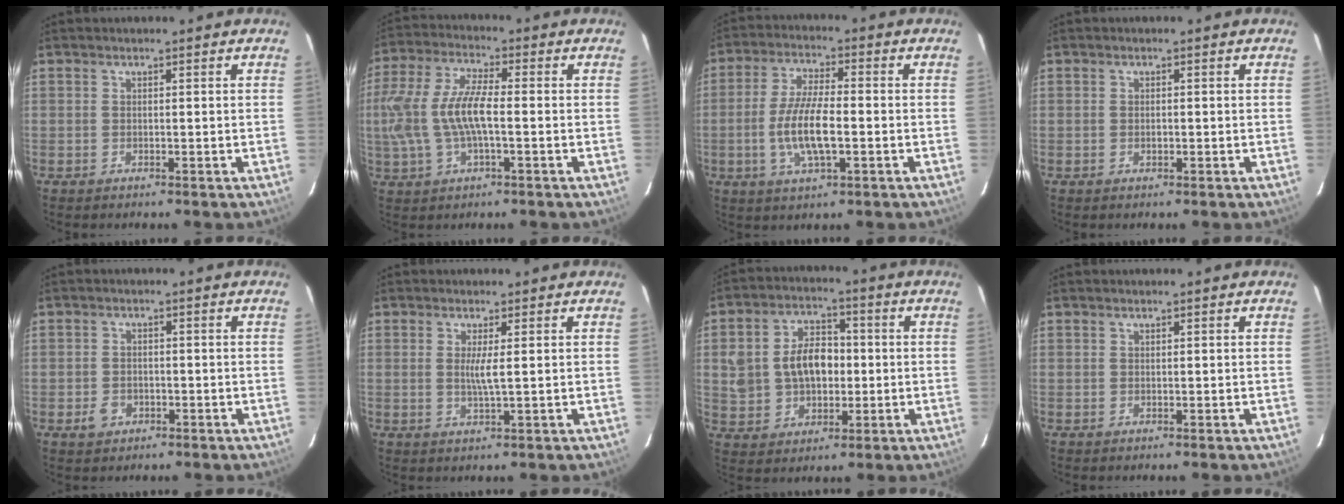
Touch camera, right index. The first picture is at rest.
{"total": 12.3, "force": [-1.1, 4.4, 11.5], "torque": [-0.239, 0.005, -0.018]}
{"total": 9.8, "force": [-2.1, 2.9, 9.2], "torque": [-0.185, -0.004, -0.040]}
{"total": 0.8, "force": [-0.2, 0.6, 0.5], "torque": [-0.008, 0.000, -0.002]}
{"total": 3.1, "force": [-1.4, 2.5, 1.4], "torque": [-0.030, 0.002, -0.018]}
{"total": 2.8, "force": [0.5, -0.2, 2.8], "torque": [-0.053, -0.007, 0.006]}
{"total": 11.2, "force": [0.5, 8.1, 7.7], "torque": [-0.163, 0.026, 0.022]}
{"total": 0.0}